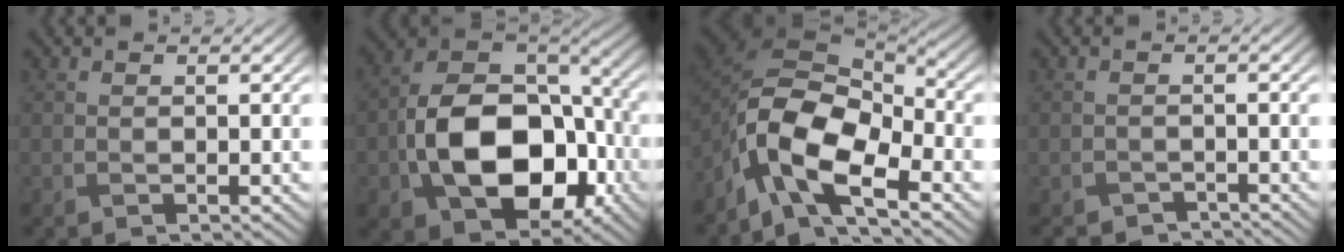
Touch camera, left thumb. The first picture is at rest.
{"total": 15.4, "force": [-3.7, 10.5, 10.7], "torque": [-0.192, -0.025, -0.064]}
{"total": 12.4, "force": [-6.1, 6.5, 8.8], "torque": [-0.179, -0.012, -0.124]}
{"total": 2.9, "force": [-2.7, 0.9, 0.5], "torque": [-0.006, -0.006, -0.047]}